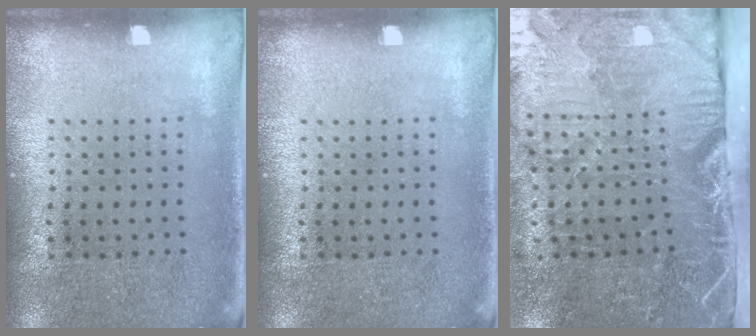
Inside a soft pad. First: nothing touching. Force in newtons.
{"total": 0.0}
{"total": 5.4, "press": 4.4, "slide": 3.1}